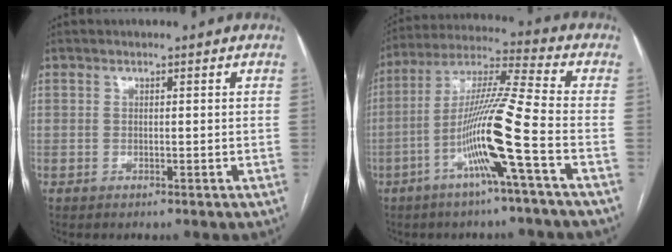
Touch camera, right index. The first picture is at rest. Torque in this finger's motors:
{"motor_torque": [1.99, -0.15, 1.05, 0.18]}